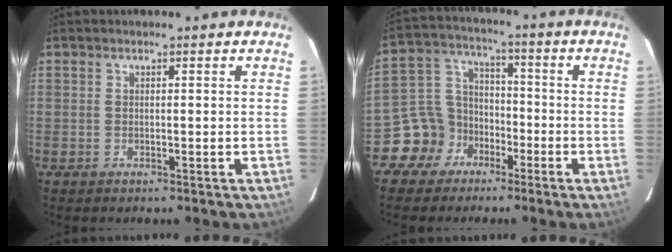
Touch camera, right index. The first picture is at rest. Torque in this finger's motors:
{"motor_torque": [0.24, -0.36, -0.43, -0.21]}